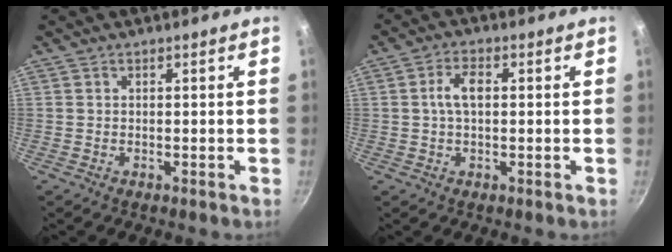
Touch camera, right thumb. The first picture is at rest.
{"total": 4.6, "force": [0.4, 2.5, 3.8], "torque": [-0.072, 0.013, 0.004]}